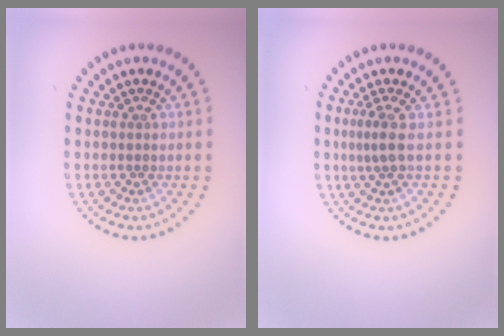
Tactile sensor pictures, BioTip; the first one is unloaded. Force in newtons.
{"total": 1.8, "press": 1.3, "slide": 1.2}